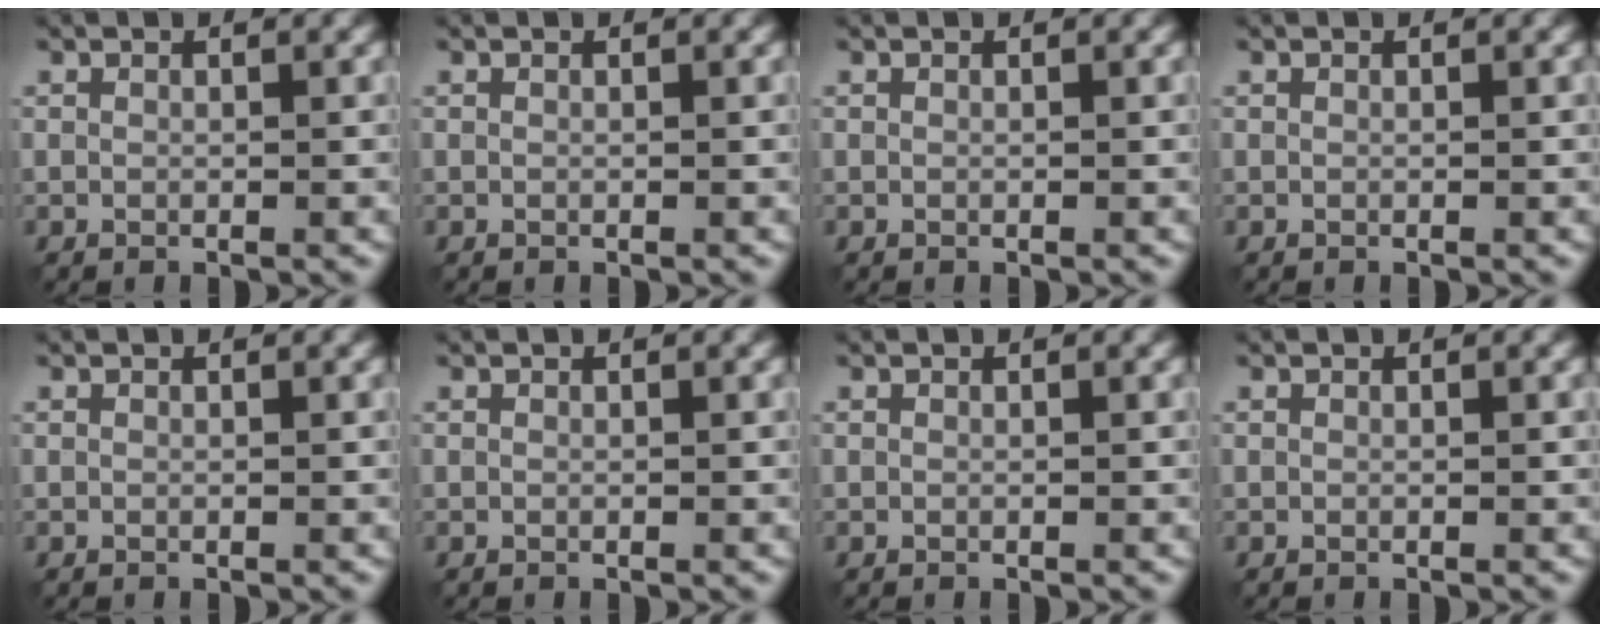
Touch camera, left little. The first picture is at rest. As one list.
[{"total": 0.0}, {"total": 0.0}, {"total": 0.0}, {"total": 0.0}, {"total": 0.0}, {"total": 0.0}, {"total": 0.0}]